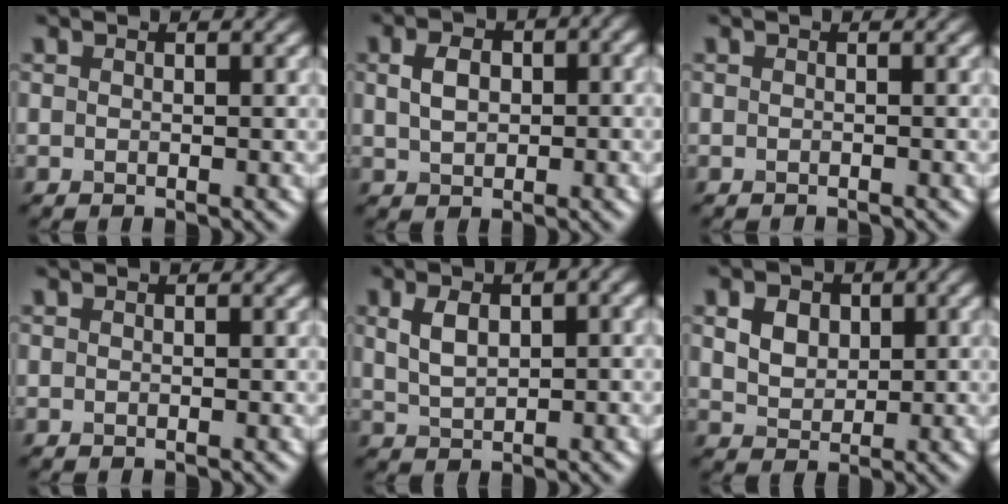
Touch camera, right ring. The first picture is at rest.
{"total": 4.4, "force": [0.6, 2.9, 3.2], "torque": [-0.067, 0.012, 0.019]}
{"total": 0.9, "force": [-0.9, 0.0, 0.2], "torque": [0.001, -0.003, -0.014]}
{"total": 0.0}
{"total": 5.1, "force": [1.4, 2.4, 4.2], "torque": [-0.078, 0.006, 0.030]}
{"total": 3.3, "force": [1.0, 2.5, 2.0], "torque": [-0.035, -0.001, 0.013]}